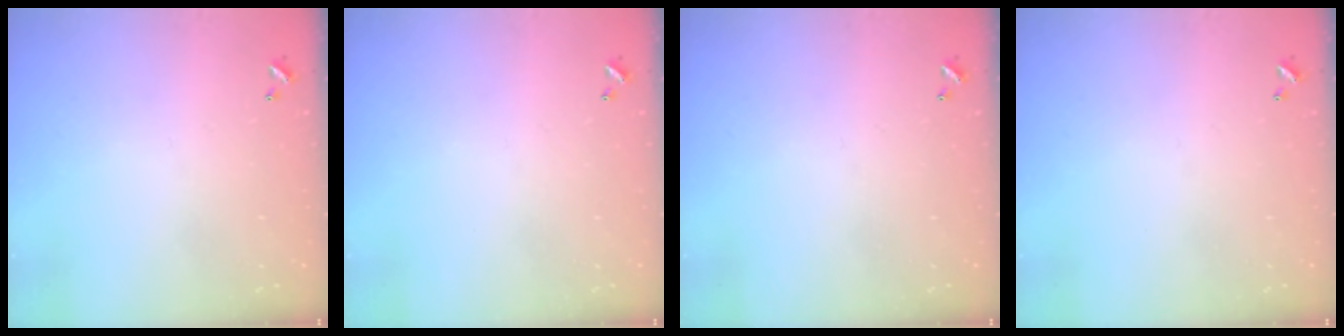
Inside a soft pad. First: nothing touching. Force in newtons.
{"total": 0.0}
{"total": 0.0}
{"total": 0.0}